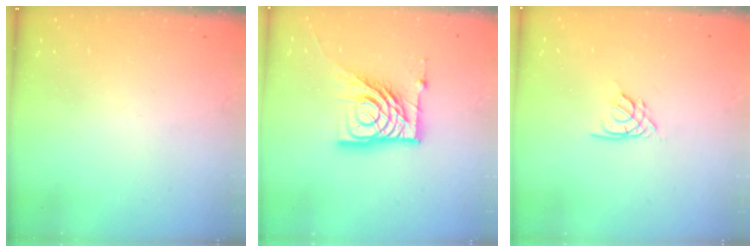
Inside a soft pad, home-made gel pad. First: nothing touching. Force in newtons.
{"total": 15.9, "press": 15.8, "slide": 1.4}
{"total": 2.2, "press": 2.1, "slide": 0.5}